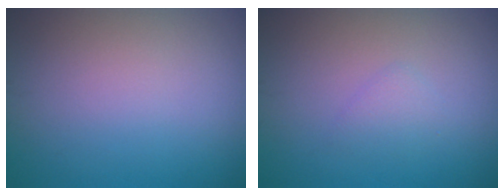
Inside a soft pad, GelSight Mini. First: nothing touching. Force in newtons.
{"total": 1.2, "press": 1.2, "slide": 0.1}